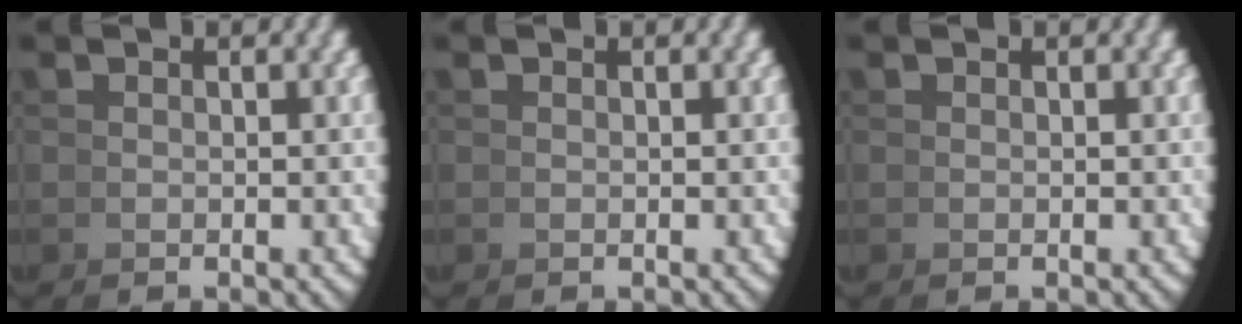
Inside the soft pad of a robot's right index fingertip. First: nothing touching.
{"total": 0.0}
{"total": 0.0}